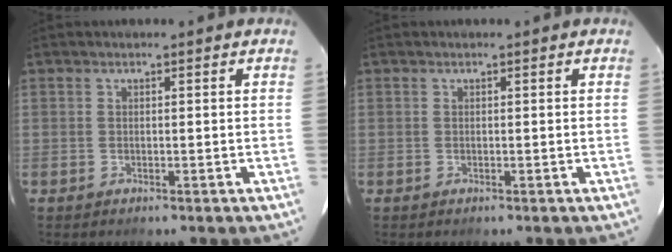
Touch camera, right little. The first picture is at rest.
{"total": 0.0}